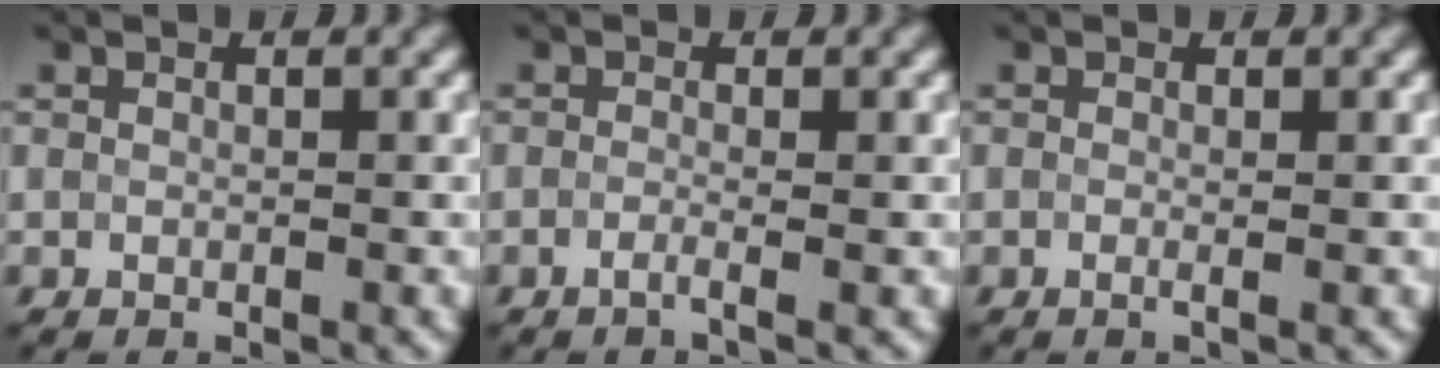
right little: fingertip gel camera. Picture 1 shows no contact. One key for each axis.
{"total": 1.2, "fx": -1.1, "fy": 0.0, "fz": 0.5, "tx": -0.008, "ty": -0.007, "tz": -0.018}
{"total": 0.6, "fx": -0.5, "fy": -0.1, "fz": 0.3, "tx": -0.007, "ty": -0.004, "tz": -0.010}